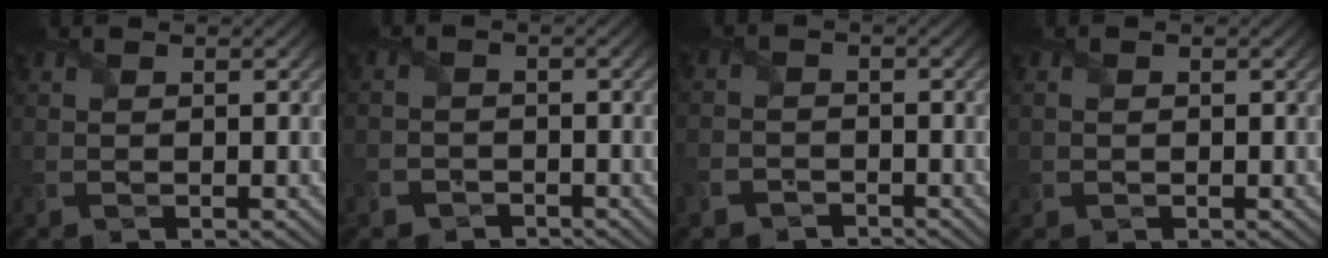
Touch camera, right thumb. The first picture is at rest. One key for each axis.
{"total": 2.5, "fx": -1.9, "fy": 1.6, "fz": 0.1, "tx": 0.003, "ty": 0.003, "tz": -0.047}
{"total": 3.5, "fx": -2.7, "fy": 2.0, "fz": 1.0, "tx": -0.026, "ty": -0.008, "tz": -0.058}
{"total": 0.6, "fx": -0.1, "fy": 0.6, "fz": 0.1, "tx": -0.006, "ty": -0.004, "tz": 0.001}